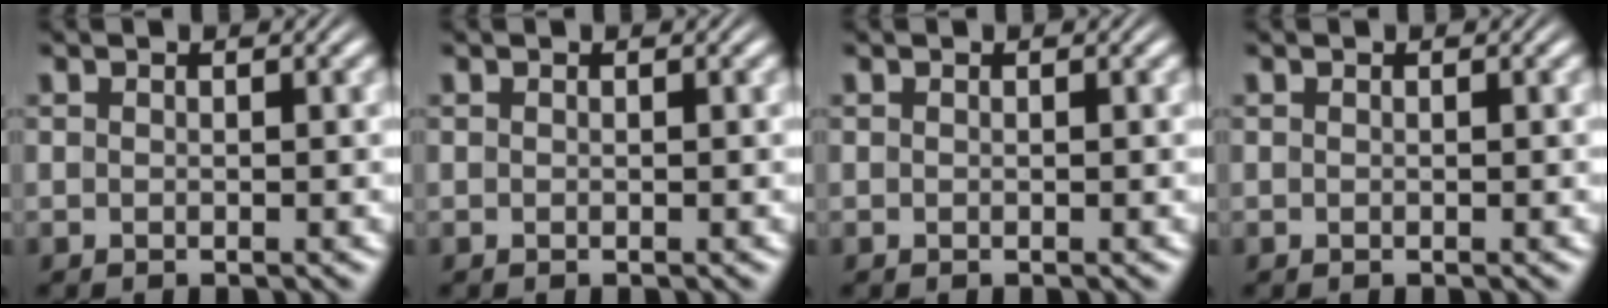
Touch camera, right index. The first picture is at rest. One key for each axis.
{"total": 0.0}
{"total": 0.0}
{"total": 0.0}